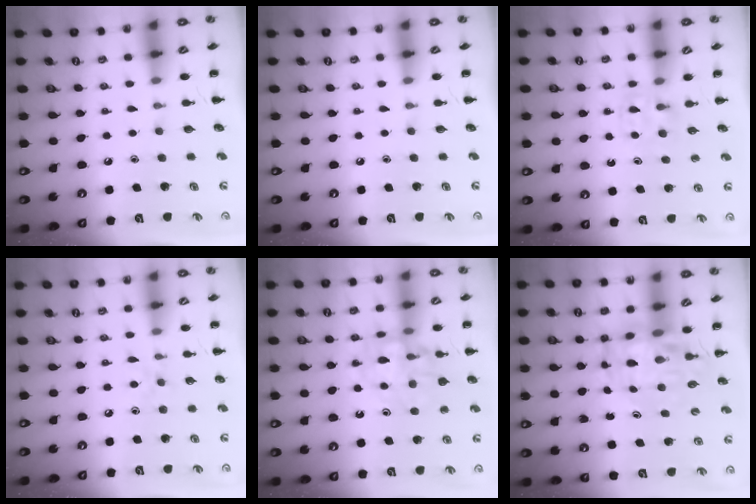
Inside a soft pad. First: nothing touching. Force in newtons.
{"total": 0.0}
{"total": 3.7, "press": 3.5, "slide": 1.3}
{"total": 4.8, "press": 4.5, "slide": 1.7}
{"total": 13.9, "press": 13.7, "slide": 2.5}
{"total": 11.2, "press": 10.8, "slide": 3.3}